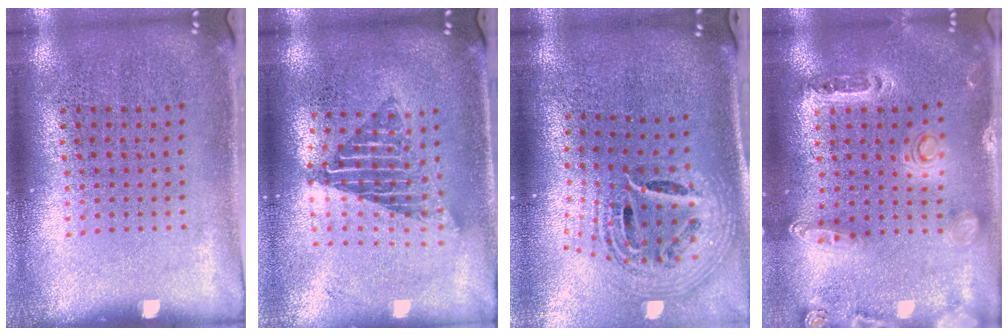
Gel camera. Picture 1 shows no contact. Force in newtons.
{"total": 1.6, "press": 1.3, "slide": 0.9}
{"total": 2.6, "press": 1.9, "slide": 1.9}
{"total": 1.5, "press": 1.4, "slide": 0.2}